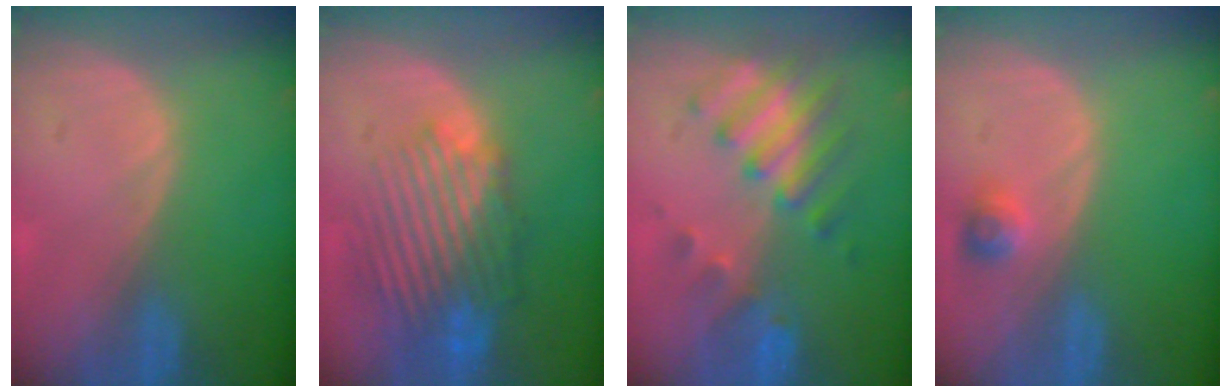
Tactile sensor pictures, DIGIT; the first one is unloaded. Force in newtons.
{"total": 10.2, "press": 9.1, "slide": 4.7}
{"total": 8.2, "press": 7.3, "slide": 3.8}
{"total": 2.2, "press": 2.2, "slide": 0.2}